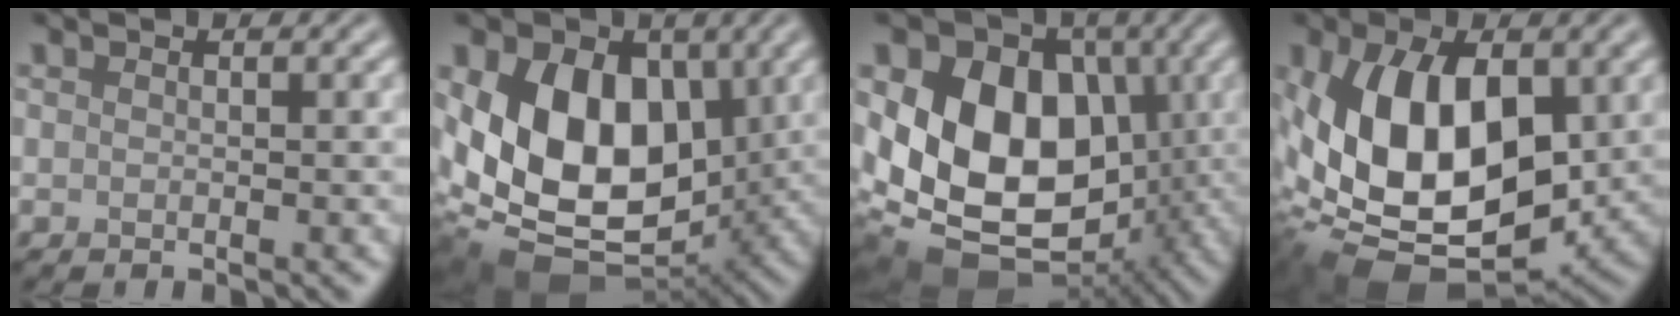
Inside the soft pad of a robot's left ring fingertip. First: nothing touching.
{"total": 14.0, "force": [1.7, 9.7, 10.0], "torque": [-0.180, -0.010, 0.025]}
{"total": 16.7, "force": [-0.1, 12.5, 11.1], "torque": [-0.167, 0.004, -0.009]}
{"total": 14.2, "force": [0.2, 8.8, 11.1], "torque": [-0.207, -0.026, 0.002]}